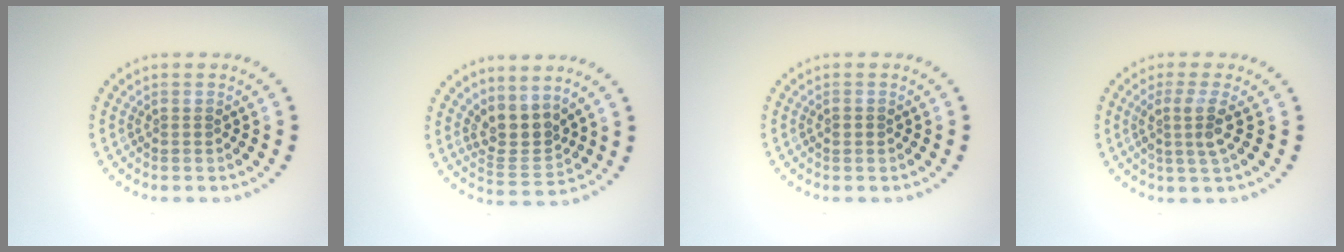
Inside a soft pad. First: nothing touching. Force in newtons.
{"total": 3.2, "press": 2.4, "slide": 2.0}
{"total": 1.0, "press": 0.9, "slide": 0.2}
{"total": 2.6, "press": 2.0, "slide": 1.7}